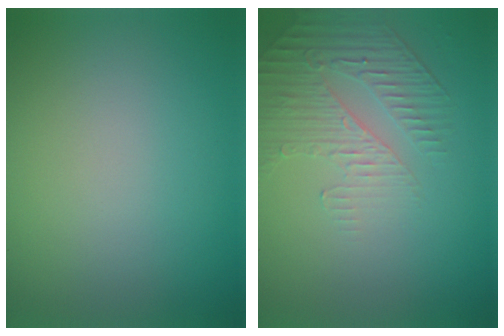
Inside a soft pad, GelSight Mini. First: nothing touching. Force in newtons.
{"total": 2.2, "press": 1.7, "slide": 1.4}